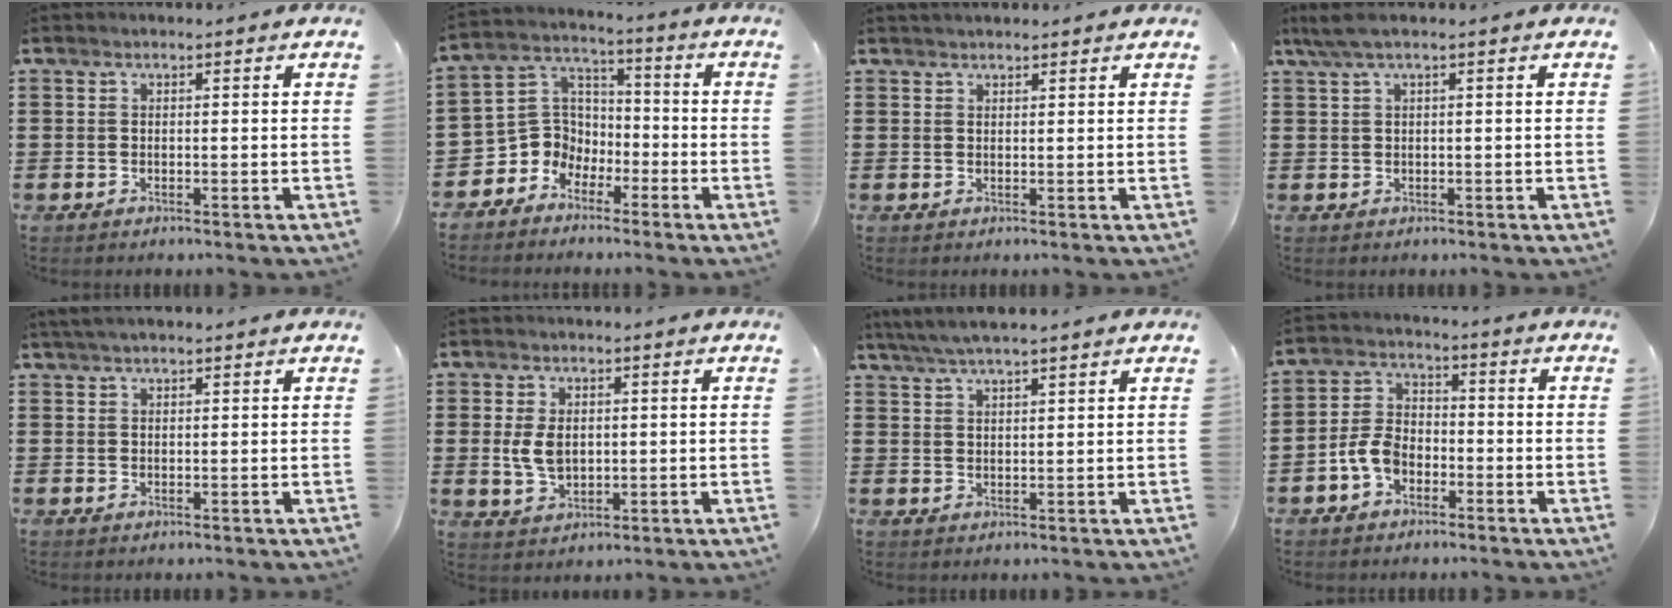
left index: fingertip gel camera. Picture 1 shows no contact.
{"total": 6.8, "force": [-3.3, 5.9, 0.9], "torque": [-0.059, 0.001, -0.072]}
{"total": 1.2, "force": [1.2, 0.2, 0.2], "torque": [-0.005, 0.001, 0.022]}
{"total": 2.4, "force": [0.7, 0.1, 2.3], "torque": [-0.050, -0.005, 0.011]}
{"total": 1.5, "force": [1.3, 0.3, 0.8], "torque": [-0.018, 0.002, 0.024]}
{"total": 5.3, "force": [0.4, 3.5, 4.0], "torque": [-0.097, 0.006, 0.003]}
{"total": 3.8, "force": [3.3, 0.1, 1.9], "torque": [-0.044, -0.004, 0.060]}
{"total": 5.9, "force": [-2.8, 3.8, 3.5], "torque": [-0.096, 0.006, -0.061]}